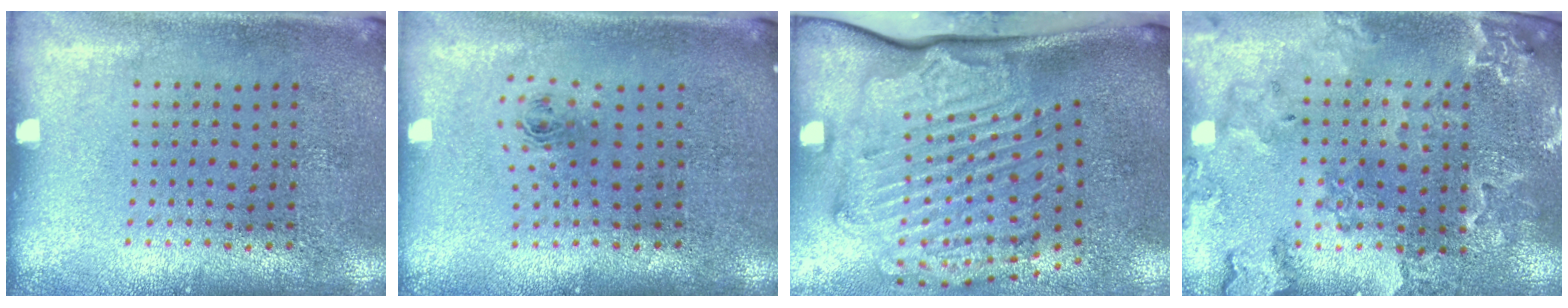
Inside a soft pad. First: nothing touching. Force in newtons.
{"total": 0.9, "press": 0.4, "slide": 0.8}
{"total": 2.8, "press": 2.3, "slide": 1.7}
{"total": 1.8, "press": 1.8, "slide": 0.2}